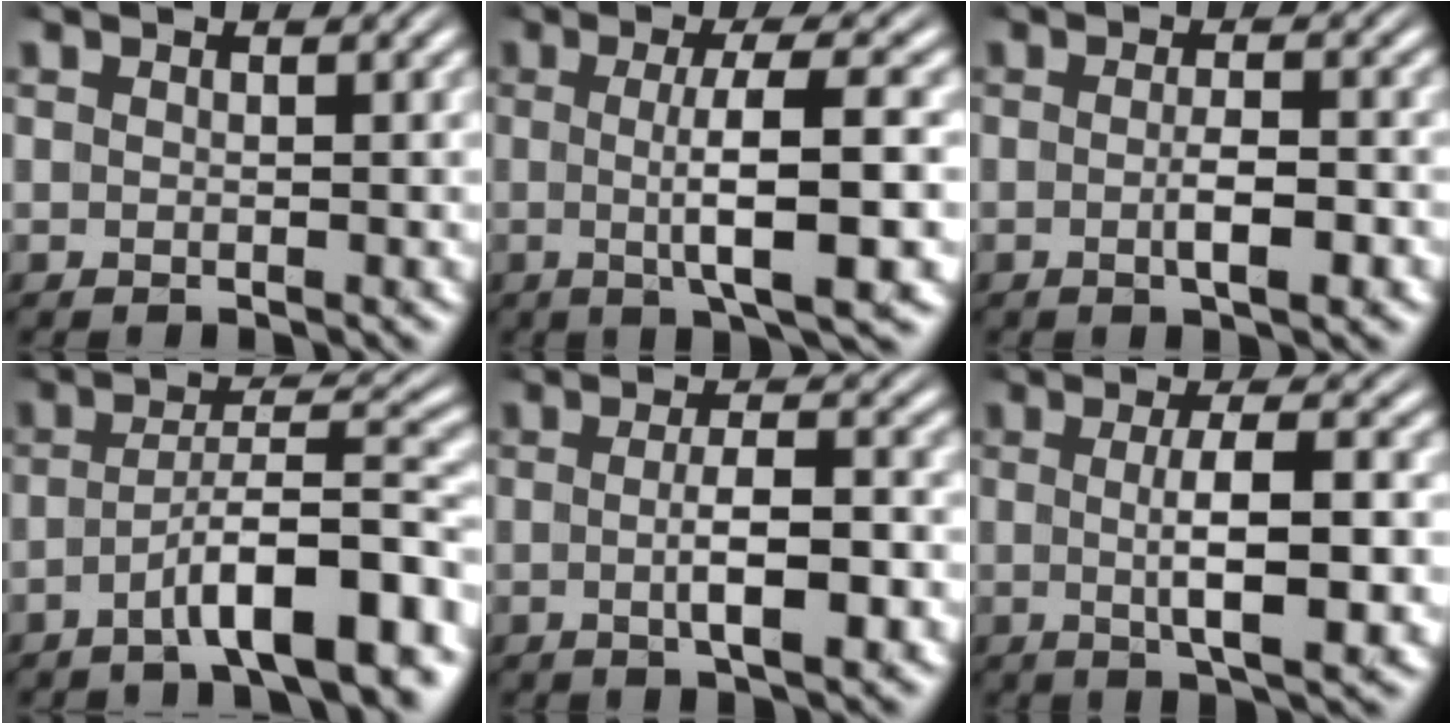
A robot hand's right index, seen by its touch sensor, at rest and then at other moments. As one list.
[{"total": 6.3, "force": [-0.7, 0.8, 6.2], "torque": [-0.100, -0.009, -0.009]}, {"total": 2.7, "force": [-1.3, 0.7, 2.3], "torque": [-0.036, -0.004, -0.024]}, {"total": 7.2, "force": [-3.9, 1.7, 5.8], "torque": [-0.093, -0.003, -0.057]}, {"total": 4.1, "force": [-1.4, 1.1, 3.7], "torque": [-0.057, -0.005, -0.023]}, {"total": 5.3, "force": [-0.5, 1.0, 5.2], "torque": [-0.088, -0.011, -0.005]}]